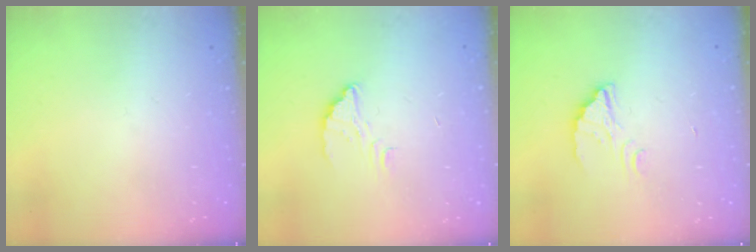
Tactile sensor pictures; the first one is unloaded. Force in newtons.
{"total": 2.2, "press": 2.2, "slide": 0.1}
{"total": 2.6, "press": 2.6, "slide": 0.1}